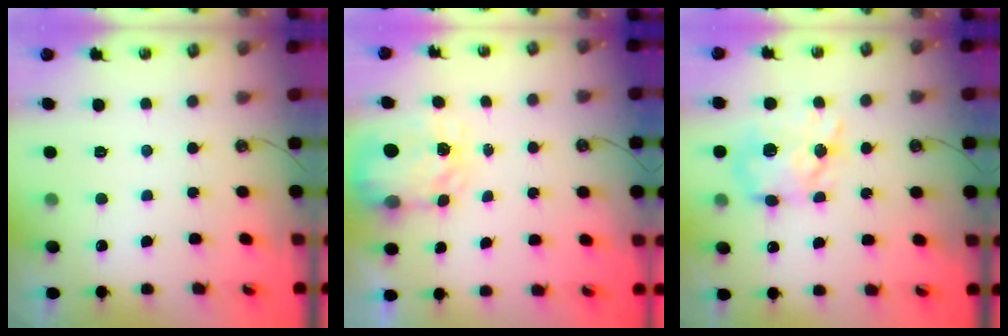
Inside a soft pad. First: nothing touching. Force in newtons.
{"total": 3.9, "press": 3.8, "slide": 0.5}
{"total": 12.2, "press": 12.1, "slide": 1.0}